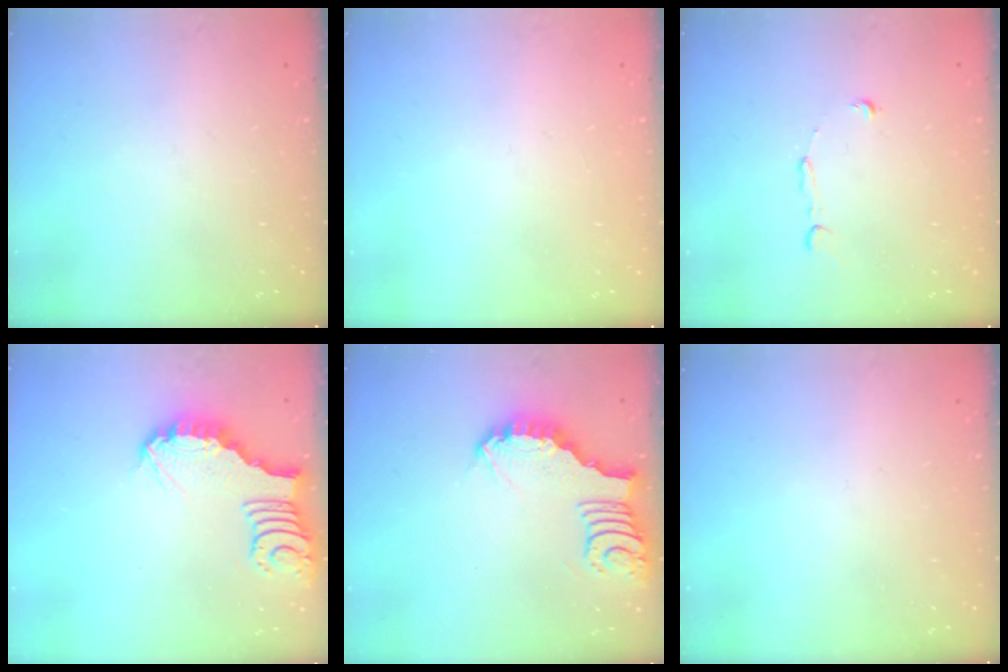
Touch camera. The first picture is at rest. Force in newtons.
{"total": 0.0}
{"total": 4.3, "press": 4.3, "slide": 0.2}
{"total": 4.1, "press": 4.1, "slide": 0.3}
{"total": 3.7, "press": 3.7, "slide": 0.1}
{"total": 0.0}